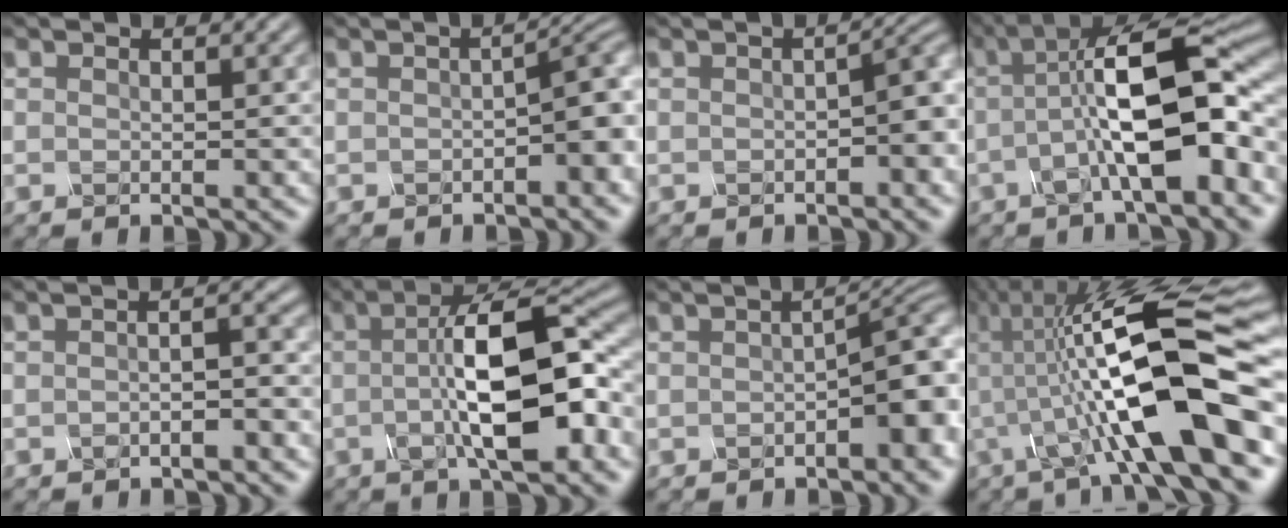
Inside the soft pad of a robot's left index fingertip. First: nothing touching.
{"total": 4.4, "force": [-0.8, 1.6, 4.0], "torque": [-0.044, 0.009, -0.012]}
{"total": 3.1, "force": [-0.6, 1.1, 2.9], "torque": [-0.036, 0.011, -0.011]}
{"total": 10.6, "force": [-0.8, 3.2, 10.1], "torque": [-0.158, 0.018, -0.019]}
{"total": 2.0, "force": [-1.0, 0.4, 1.6], "torque": [-0.029, 0.005, -0.021]}
{"total": 10.6, "force": [-0.8, 3.1, 10.2], "torque": [-0.150, 0.014, -0.018]}
{"total": 5.1, "force": [-0.9, 2.0, 4.6], "torque": [-0.050, 0.007, -0.014]}
{"total": 14.4, "force": [-1.4, 3.5, 13.9], "torque": [-0.224, 0.029, -0.035]}